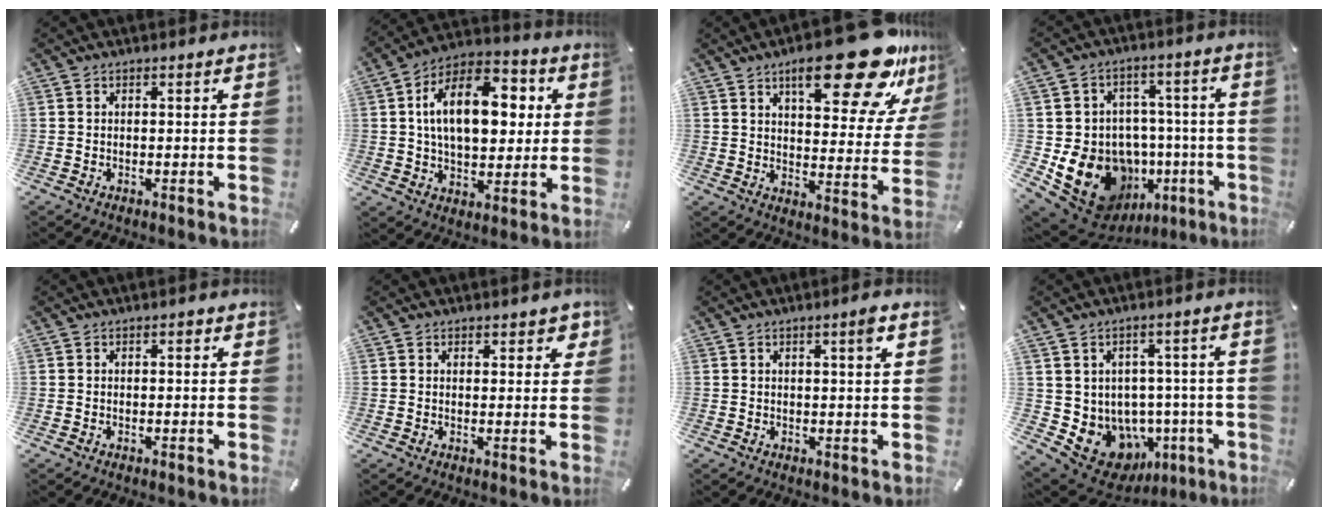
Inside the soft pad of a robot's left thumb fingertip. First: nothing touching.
{"total": 17.9, "force": [4.0, 10.9, 13.6], "torque": [-0.224, 0.003, 0.068]}
{"total": 22.3, "force": [14.3, 7.6, 15.3], "torque": [-0.203, -0.090, 0.225]}
{"total": 18.0, "force": [-5.8, 14.3, 9.2], "torque": [-0.151, 0.019, -0.072]}
{"total": 0.7, "force": [0.2, 0.4, 0.5], "torque": [-0.001, 0.000, 0.000]}
{"total": 2.3, "force": [1.3, 1.6, 0.9], "torque": [0.005, -0.004, 0.018]}
{"total": 2.9, "force": [1.3, 0.3, 2.5], "torque": [-0.042, -0.002, 0.019]}
{"total": 8.9, "force": [-2.2, 8.0, 3.4], "torque": [-0.062, -0.021, -0.024]}